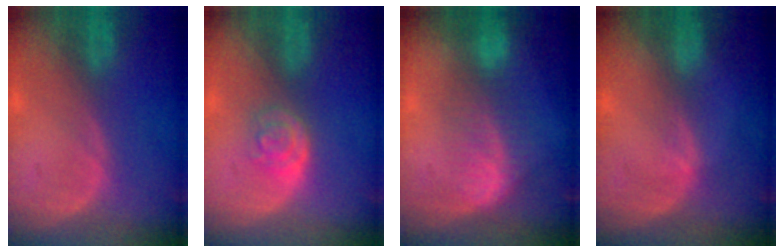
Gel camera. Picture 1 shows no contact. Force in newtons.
{"total": 3.4, "press": 3.3, "slide": 0.9}
{"total": 7.1, "press": 6.3, "slide": 3.3}
{"total": 1.2, "press": 0.7, "slide": 0.9}